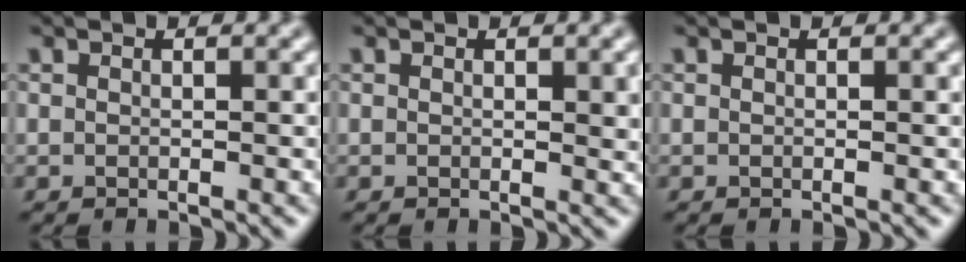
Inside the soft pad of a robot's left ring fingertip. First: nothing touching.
{"total": 0.9, "force": [0.2, 0.3, 0.8], "torque": [-0.009, -0.002, 0.004]}
{"total": 0.0}